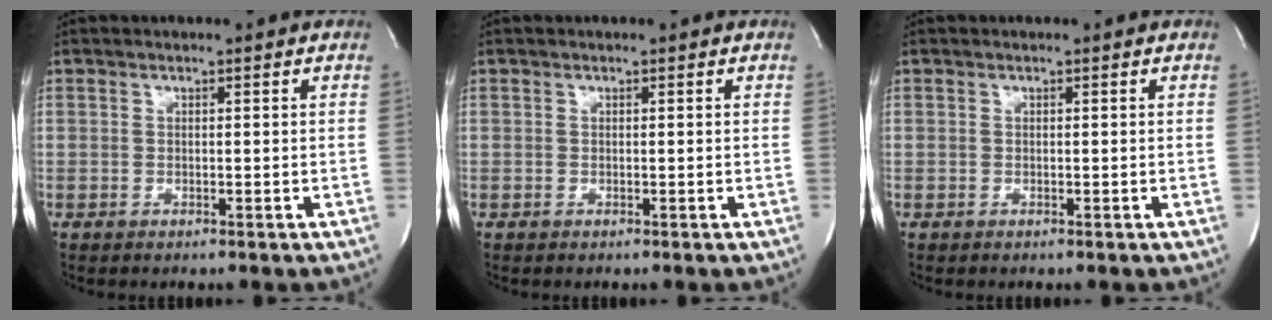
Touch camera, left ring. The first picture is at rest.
{"total": 0.0}
{"total": 0.0}